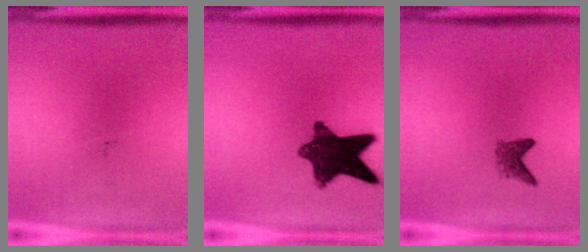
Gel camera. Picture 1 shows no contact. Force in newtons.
{"total": 11.3}
{"total": 2.0}